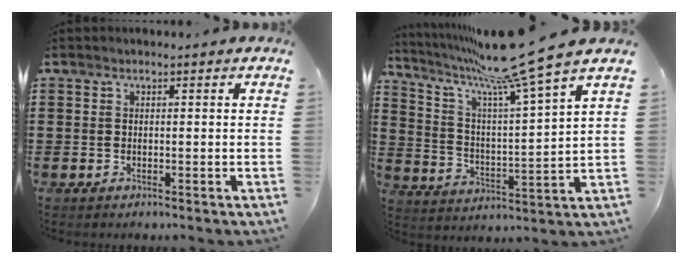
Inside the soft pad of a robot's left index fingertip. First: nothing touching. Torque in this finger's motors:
{"motor_torque": [1.10, -1.04, 0.87, 0.15]}